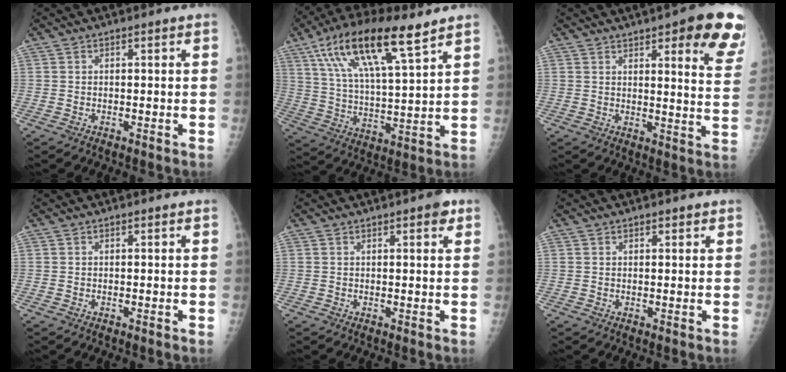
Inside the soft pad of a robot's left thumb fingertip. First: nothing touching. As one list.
[{"total": 18.9, "force": [10.9, 5.1, 14.6], "torque": [-0.261, -0.022, 0.200]}, {"total": 15.6, "force": [8.8, 4.0, 12.3], "torque": [-0.115, -0.042, 0.096]}, {"total": 0.0}, {"total": 2.5, "force": [1.4, 0.8, 1.9], "torque": [-0.017, -0.003, 0.015]}, {"total": 1.2, "force": [0.9, 0.6, 0.5], "torque": [0.002, -0.004, 0.009]}]